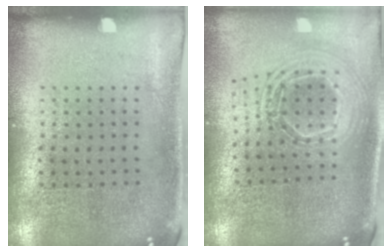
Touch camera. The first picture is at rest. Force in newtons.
{"total": 2.1, "press": 1.6, "slide": 1.4}